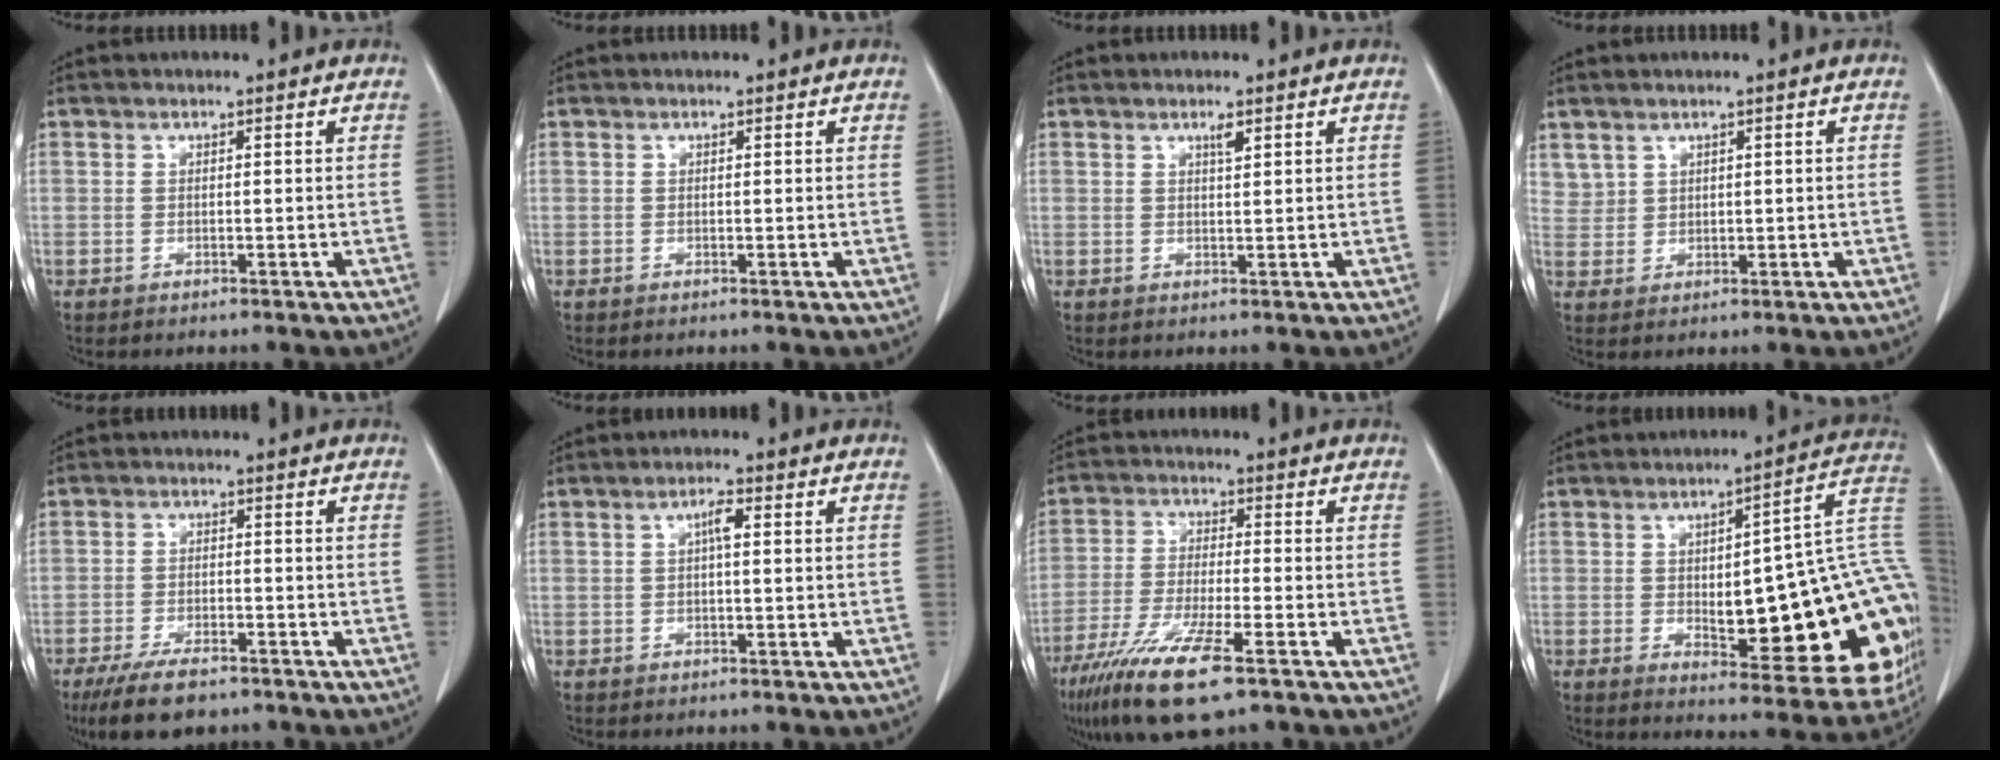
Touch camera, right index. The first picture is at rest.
{"total": 0.0}
{"total": 1.3, "force": [0.8, 0.1, 1.0], "torque": [-0.021, -0.003, 0.015]}
{"total": 2.8, "force": [1.8, 2.1, 0.5], "torque": [-0.007, 0.008, 0.045]}
{"total": 7.6, "force": [-5.7, 2.6, 4.3], "torque": [-0.077, -0.011, -0.097]}
{"total": 2.2, "force": [0.4, 0.4, 2.1], "torque": [-0.041, 0.004, 0.006]}
{"total": 12.3, "force": [-7.5, 1.3, 9.7], "torque": [-0.187, -0.033, -0.133]}
{"total": 25.5, "force": [-2.5, 5.9, 24.7], "torque": [-0.226, 0.021, -0.018]}